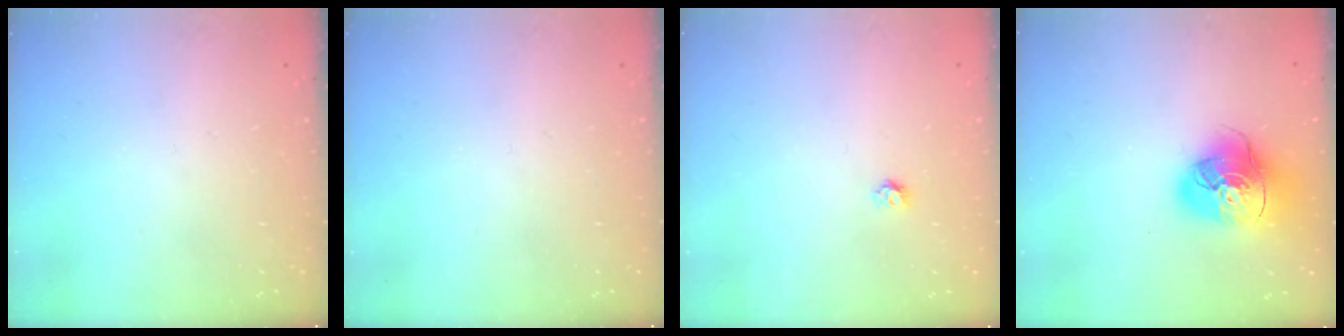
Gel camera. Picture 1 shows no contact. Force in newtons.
{"total": 0.0}
{"total": 3.2, "press": 3.2, "slide": 0.3}
{"total": 18.0, "press": 17.8, "slide": 2.8}